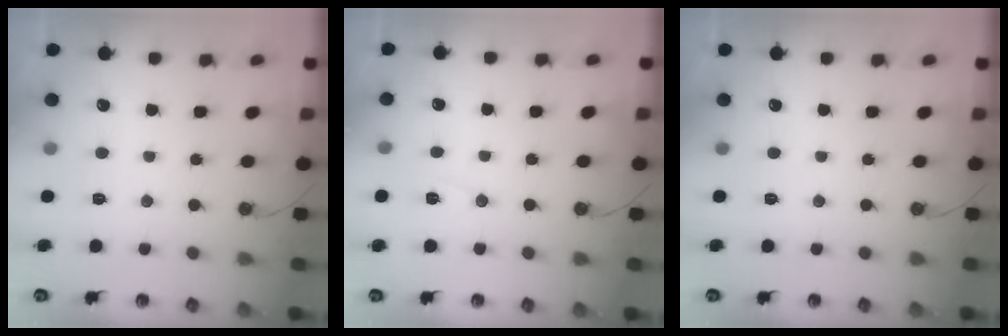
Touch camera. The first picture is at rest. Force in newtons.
{"total": 5.6, "press": 3.5, "slide": 4.3}
{"total": 0.0}